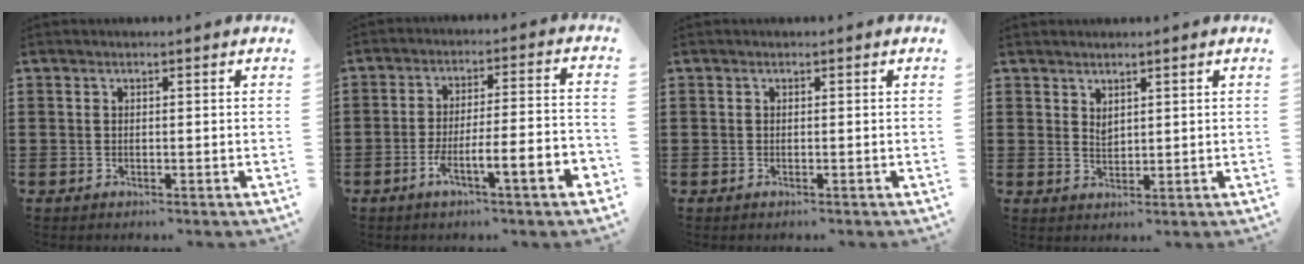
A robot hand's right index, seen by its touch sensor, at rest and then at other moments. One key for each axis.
{"total": 7.9, "fx": -4.4, "fy": 0.8, "fz": 6.5, "tx": -0.114, "ty": -0.005, "tz": -0.083}
{"total": 0.0}
{"total": 1.6, "fx": 1.5, "fy": 0.5, "fz": 0.4, "tx": -0.008, "ty": 0.001, "tz": 0.028}